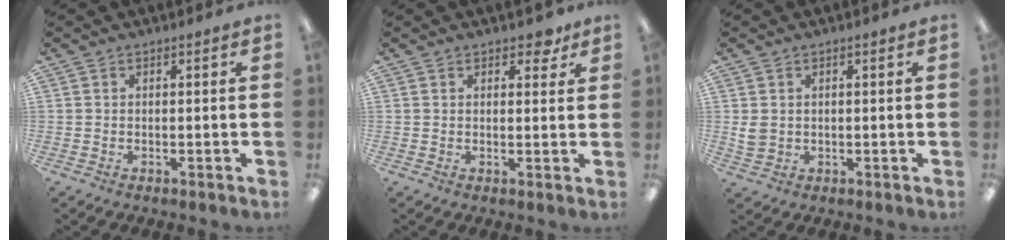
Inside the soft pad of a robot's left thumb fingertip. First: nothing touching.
{"total": 3.4, "force": [2.4, 1.8, 1.7], "torque": [-0.014, -0.004, 0.038]}
{"total": 3.1, "force": [0.7, 2.5, 1.6], "torque": [-0.023, 0.001, 0.014]}